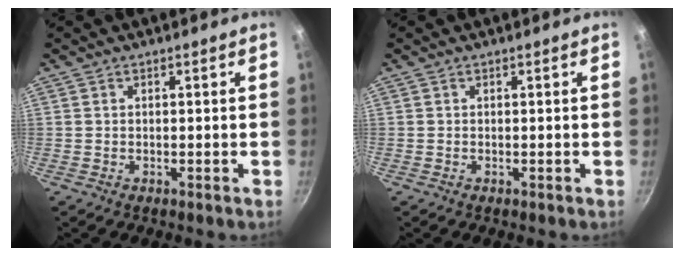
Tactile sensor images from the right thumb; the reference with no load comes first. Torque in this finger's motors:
{"motor_torque": [0.17, 0.07, 0.33, 0.08, 0.03]}